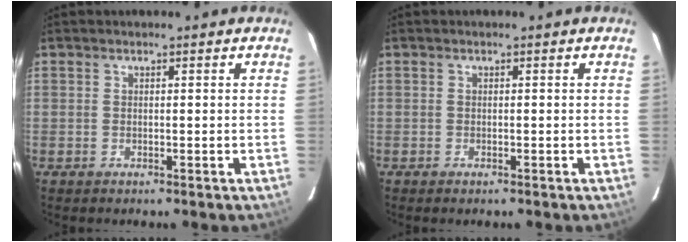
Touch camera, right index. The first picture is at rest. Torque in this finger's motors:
{"motor_torque": [-0.05, 0.03, 0.12, 0.01]}